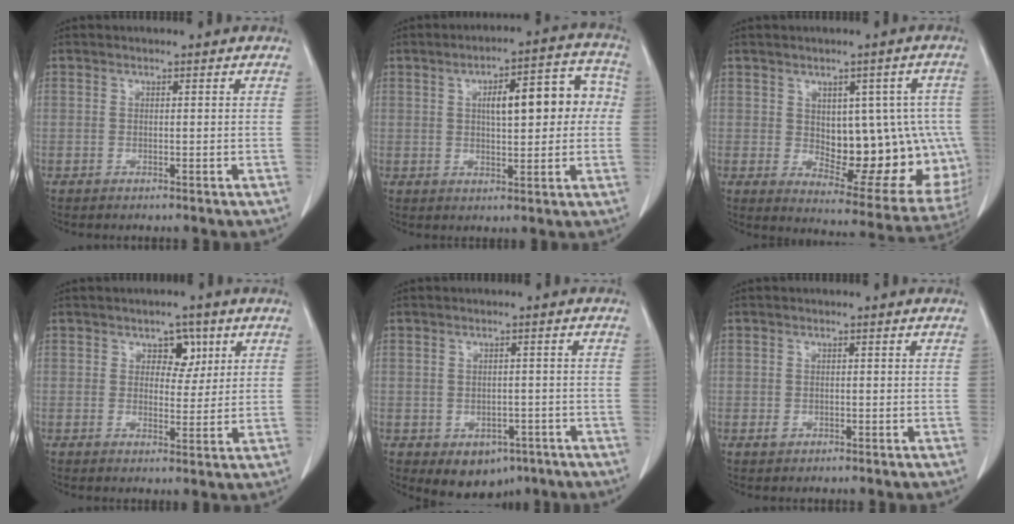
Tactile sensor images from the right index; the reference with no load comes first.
{"total": 11.1, "force": [1.6, 3.7, 10.4], "torque": [-0.139, 0.039, 0.025]}
{"total": 17.2, "force": [-0.4, 8.8, 14.8], "torque": [-0.151, 0.016, 0.024]}
{"total": 4.1, "force": [1.9, 2.7, 2.5], "torque": [-0.029, 0.006, 0.028]}
{"total": 5.8, "force": [-3.1, 4.2, 2.5], "torque": [-0.025, 0.003, -0.030]}
{"total": 1.2, "force": [-0.2, 1.1, 0.3], "torque": [-0.001, 0.004, 0.002]}